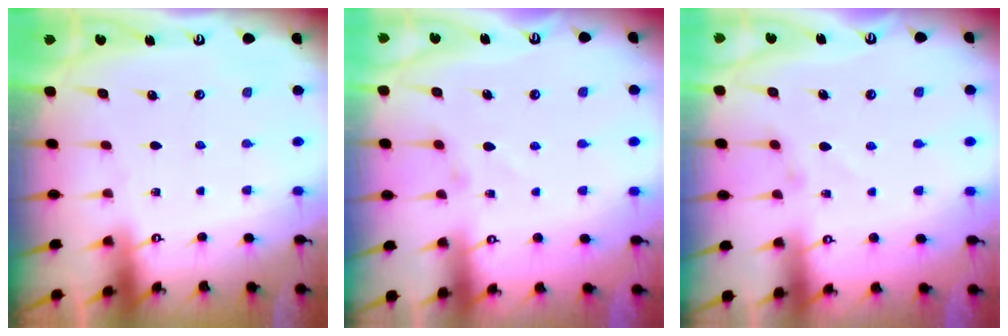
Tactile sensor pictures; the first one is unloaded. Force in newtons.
{"total": 1.8, "press": 1.8, "slide": 0.4}
{"total": 1.8, "press": 1.8, "slide": 0.4}